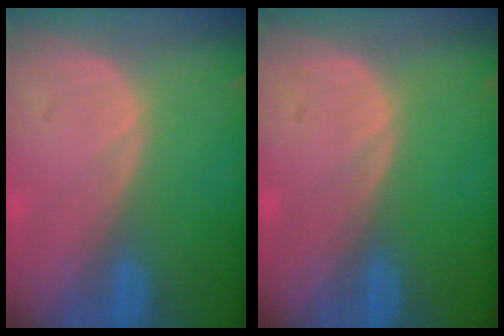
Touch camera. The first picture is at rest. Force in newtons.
{"total": 0.0}